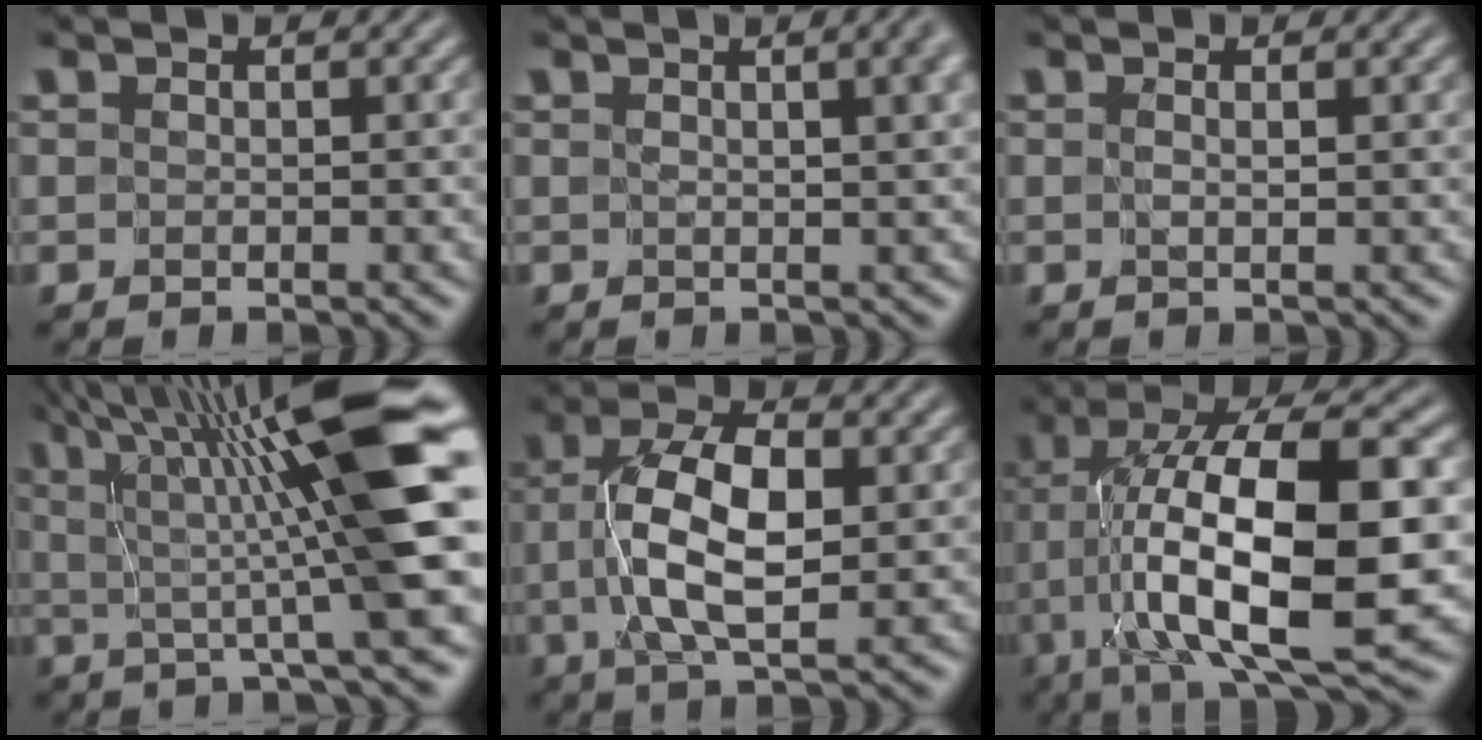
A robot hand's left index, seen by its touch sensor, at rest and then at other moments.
{"total": 4.2, "force": [1.3, 1.5, 3.7], "torque": [-0.017, 0.016, 0.003]}
{"total": 0.6, "force": [0.1, -0.3, 0.5], "torque": [-0.009, -0.002, 0.002]}
{"total": 12.6, "force": [2.8, 1.3, 12.2], "torque": [-0.161, 0.010, 0.042]}
{"total": 7.4, "force": [0.0, 3.0, 6.8], "torque": [-0.129, 0.011, -0.003]}
{"total": 15.2, "force": [-1.5, 5.1, 14.2], "torque": [-0.235, 0.022, -0.024]}